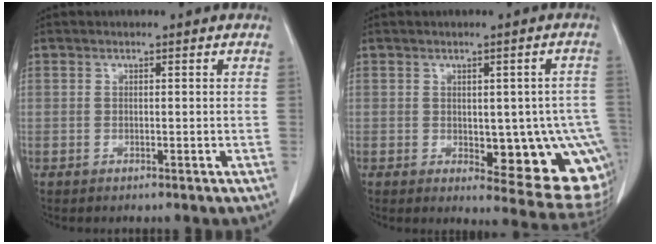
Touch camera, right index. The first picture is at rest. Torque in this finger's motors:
{"motor_torque": [1.12, -0.72, 0.48, 0.06]}